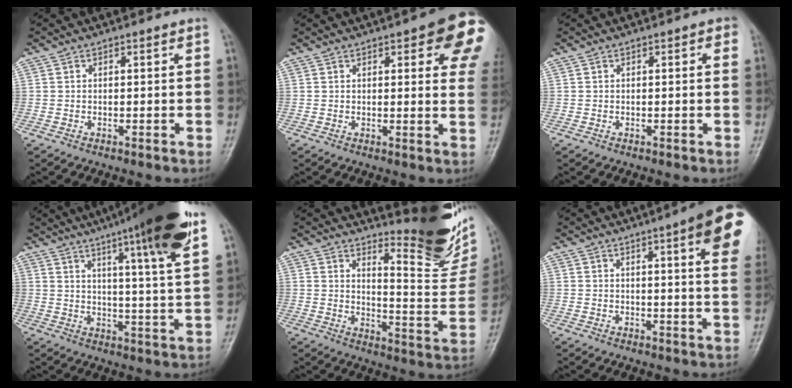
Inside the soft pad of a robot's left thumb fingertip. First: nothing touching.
{"total": 13.6, "force": [5.7, 4.5, 11.5], "torque": [-0.104, -0.016, 0.055]}
{"total": 1.4, "force": [0.6, 0.5, 1.1], "torque": [-0.010, 0.002, 0.003]}
{"total": 19.3, "force": [11.9, 1.0, 15.1], "torque": [-0.207, -0.042, 0.162]}
{"total": 16.9, "force": [14.0, 3.7, 8.8], "torque": [-0.084, -0.146, 0.182]}
{"total": 14.3, "force": [6.7, 2.3, 12.4], "torque": [-0.138, -0.020, 0.071]}